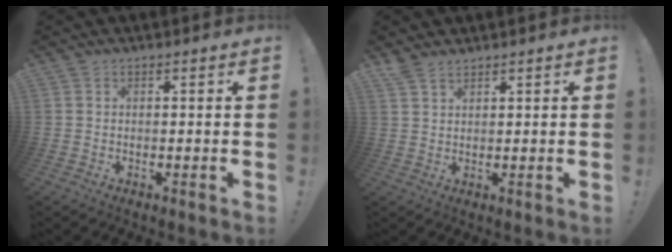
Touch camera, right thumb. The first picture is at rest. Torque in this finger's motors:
{"motor_torque": [-0.08, -0.19, 0.15, 0.14, 0.10]}